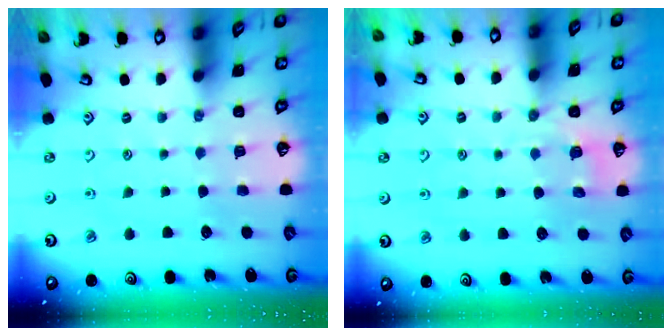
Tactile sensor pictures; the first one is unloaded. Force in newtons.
{"total": 3.8, "press": 3.3, "slide": 1.8}